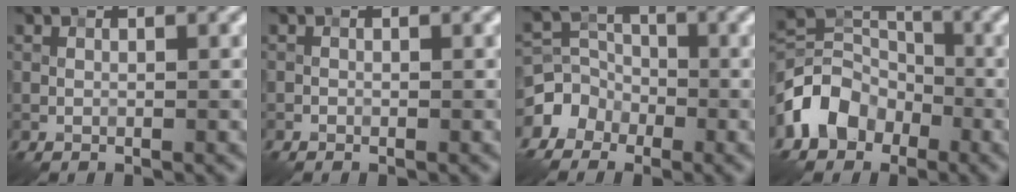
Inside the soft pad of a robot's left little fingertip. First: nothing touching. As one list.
[{"total": 0.0}, {"total": 4.5, "force": [-2.9, 3.5, 0.6], "torque": [0.015, 0.009, -0.067]}, {"total": 6.1, "force": [-2.8, 4.8, 2.5], "torque": [-0.040, 0.001, -0.065]}]